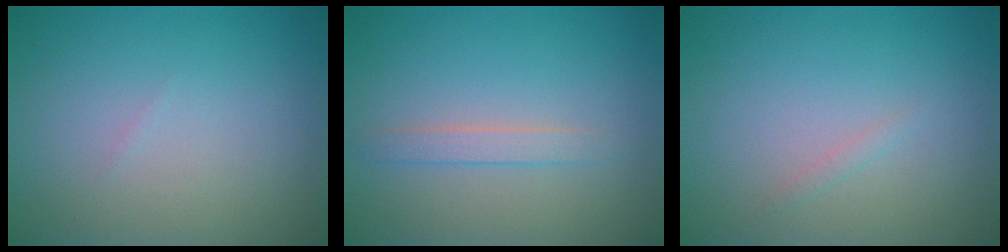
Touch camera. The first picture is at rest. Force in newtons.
{"total": 1.5, "press": 1.5, "slide": 0.1}
{"total": 0.5, "press": 0.5, "slide": 0.0}